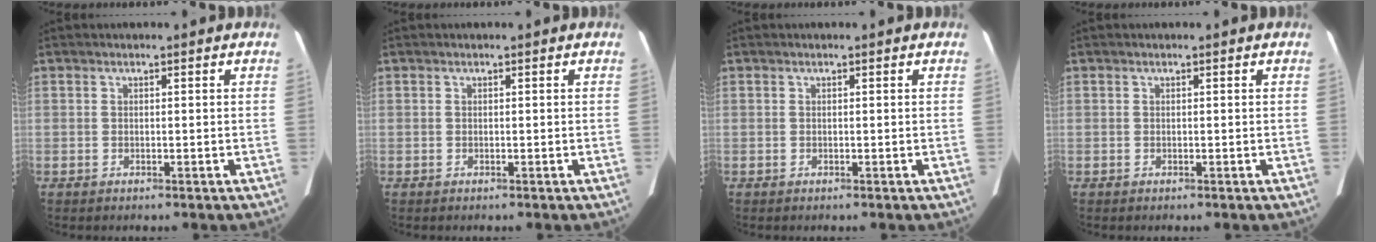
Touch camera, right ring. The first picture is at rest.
{"total": 0.0}
{"total": 0.0}
{"total": 0.0}